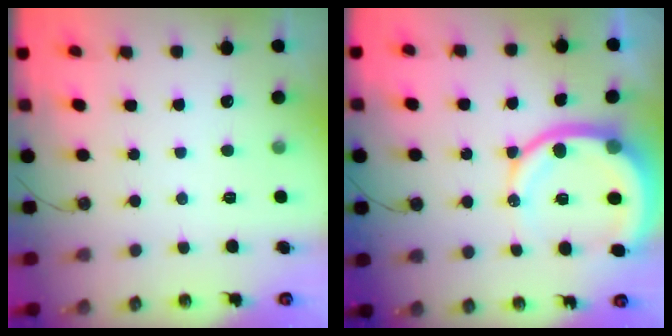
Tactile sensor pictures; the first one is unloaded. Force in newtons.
{"total": 13.6, "press": 13.5, "slide": 1.6}